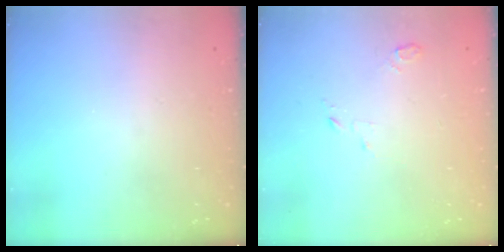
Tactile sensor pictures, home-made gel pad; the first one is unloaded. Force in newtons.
{"total": 2.8, "press": 2.8, "slide": 0.3}